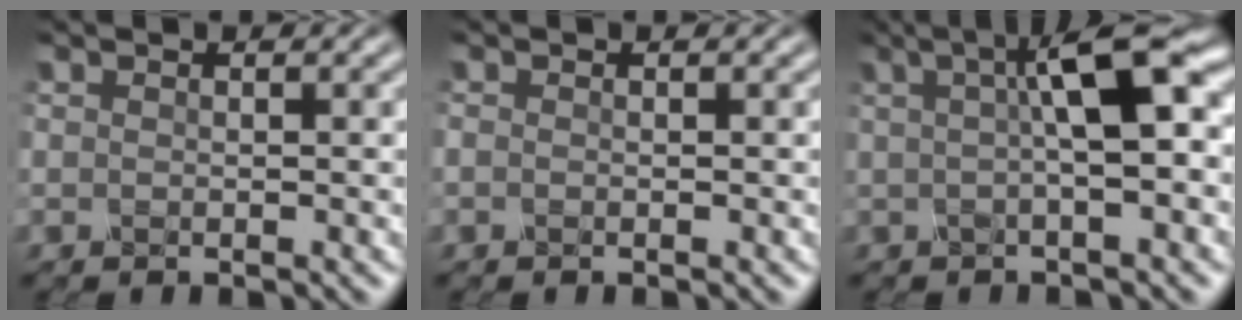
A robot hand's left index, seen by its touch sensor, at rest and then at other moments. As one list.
[{"total": 0.0}, {"total": 6.8, "force": [1.4, 1.4, 6.5], "torque": [-0.085, 0.017, 0.013]}]